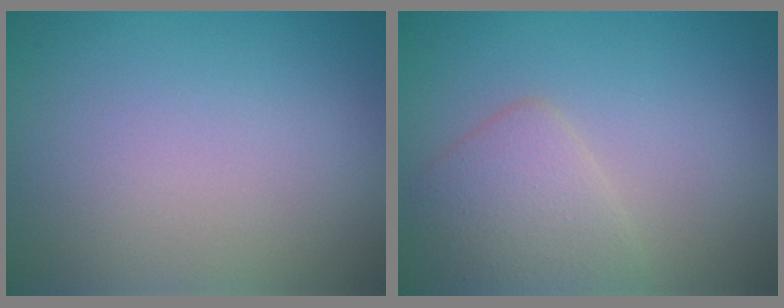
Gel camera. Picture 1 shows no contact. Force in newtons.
{"total": 2.8, "press": 2.8, "slide": 0.2}